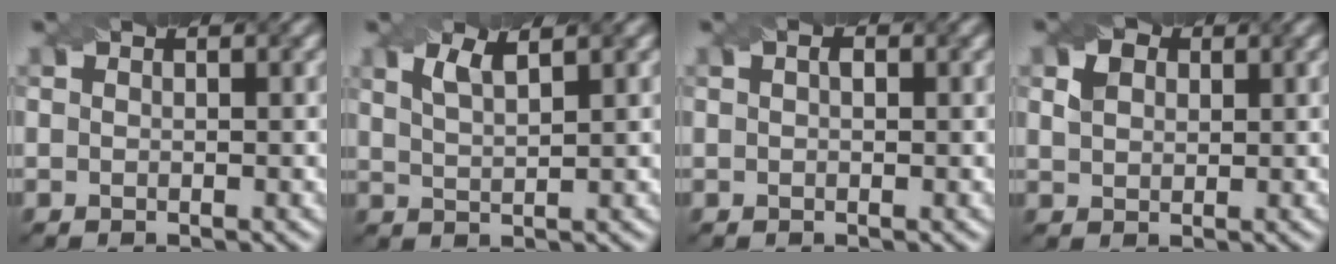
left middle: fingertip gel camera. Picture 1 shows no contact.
{"total": 2.5, "force": [1.6, 0.6, 1.9], "torque": [-0.036, 0.001, 0.031]}
{"total": 0.8, "force": [0.2, 0.4, 0.7], "torque": [-0.013, 0.003, 0.004]}
{"total": 2.1, "force": [0.8, 1.6, 1.1], "torque": [-0.024, 0.002, 0.017]}